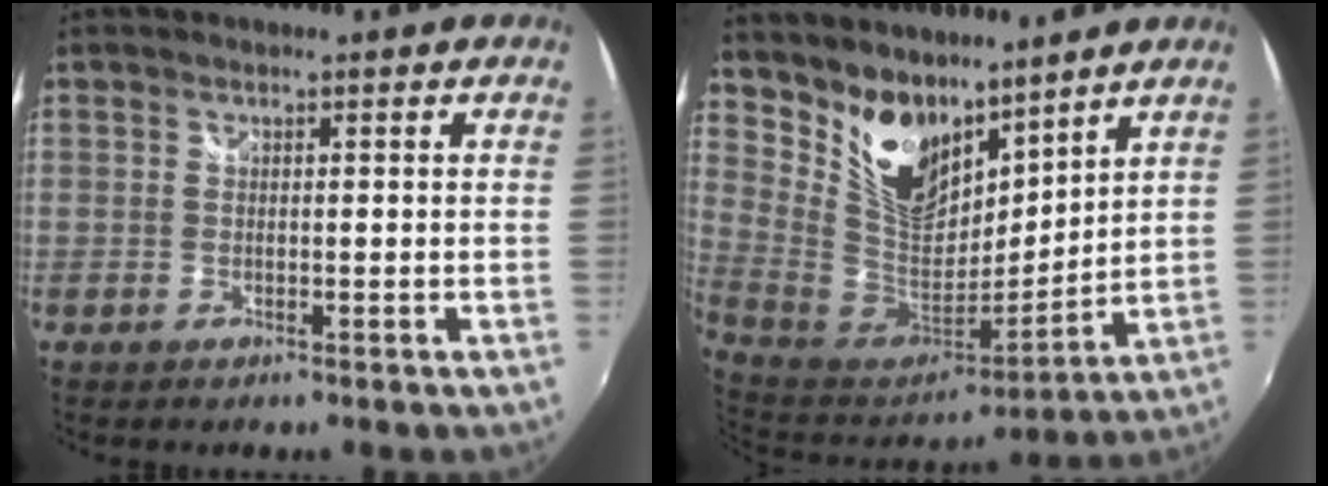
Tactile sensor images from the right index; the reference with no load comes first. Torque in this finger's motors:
{"motor_torque": [0.75, 0.82, 0.26, 0.11]}